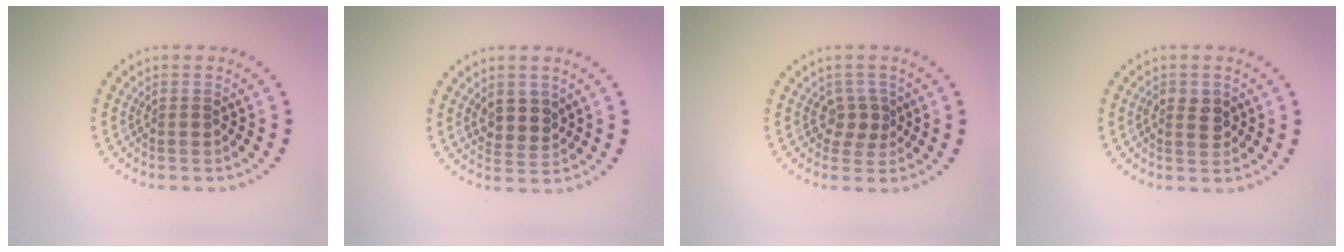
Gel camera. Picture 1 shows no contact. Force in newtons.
{"total": 2.5, "press": 2.3, "slide": 1.0}
{"total": 1.9, "press": 1.5, "slide": 1.1}
{"total": 2.1, "press": 2.1, "slide": 0.1}